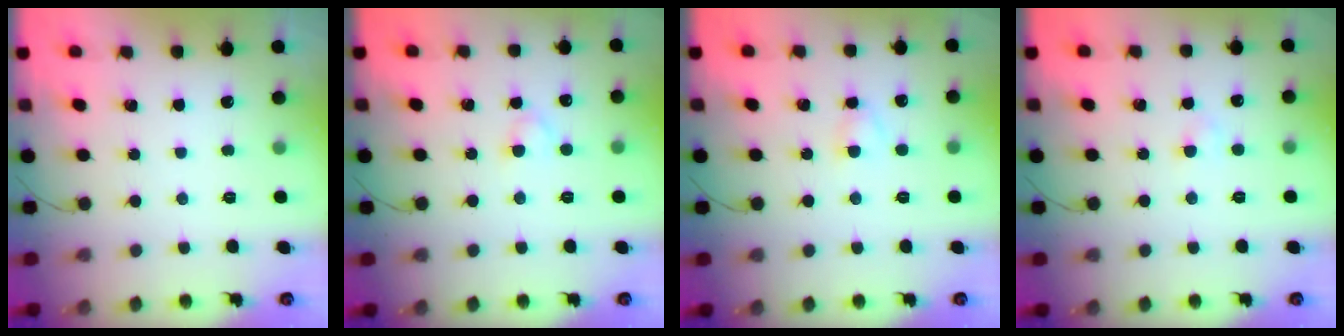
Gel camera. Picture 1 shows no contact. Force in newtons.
{"total": 2.0, "press": 1.7, "slide": 0.9}
{"total": 2.7, "press": 2.6, "slide": 0.9}
{"total": 1.9, "press": 1.7, "slide": 0.8}